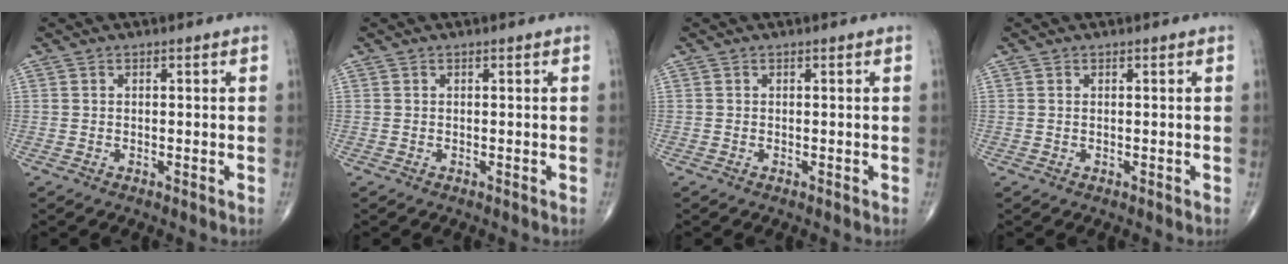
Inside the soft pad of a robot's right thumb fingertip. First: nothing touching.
{"total": 0.0}
{"total": 0.0}
{"total": 0.0}